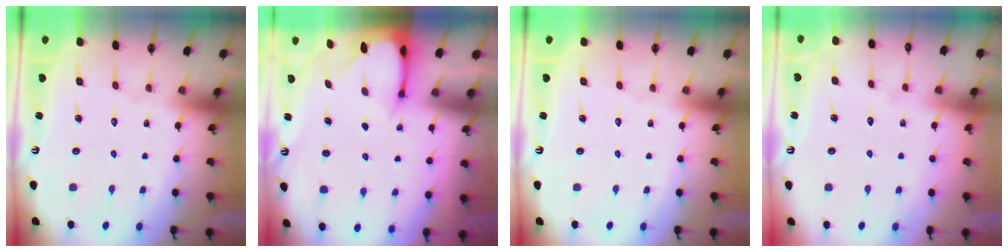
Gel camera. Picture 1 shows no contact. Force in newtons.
{"total": 2.6, "press": 2.6, "slide": 0.3}
{"total": 0.0}
{"total": 3.3, "press": 3.3, "slide": 0.5}